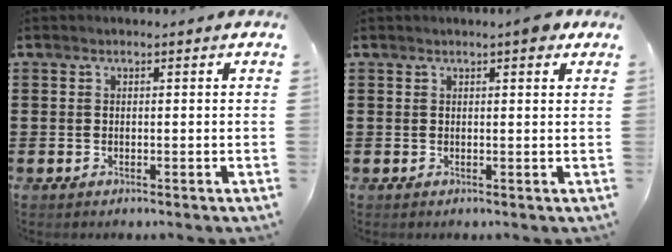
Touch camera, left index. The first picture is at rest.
{"total": 2.2, "force": [1.5, 0.4, 1.5], "torque": [-0.024, 0.002, 0.025]}